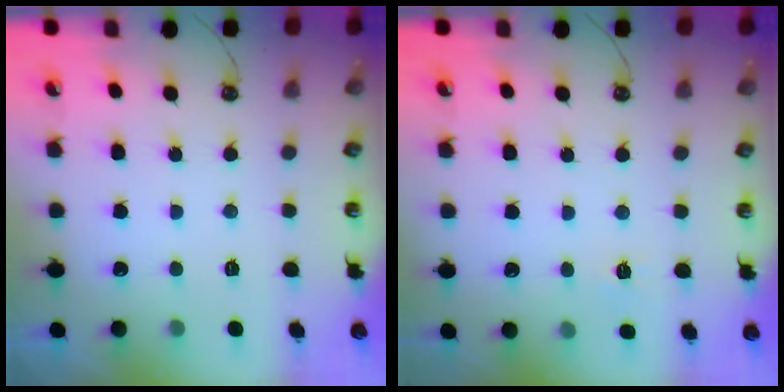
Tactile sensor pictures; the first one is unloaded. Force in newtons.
{"total": 4.9, "press": 4.8, "slide": 0.6}